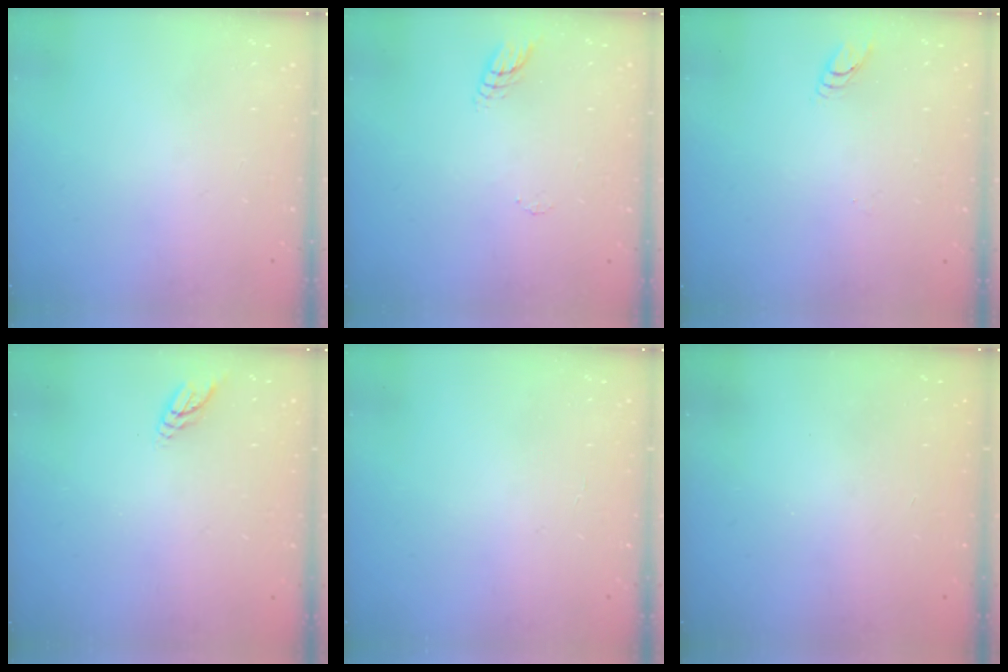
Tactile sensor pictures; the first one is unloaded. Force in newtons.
{"total": 5.5, "press": 5.5, "slide": 0.5}
{"total": 2.8, "press": 2.8, "slide": 0.2}
{"total": 3.8, "press": 3.8, "slide": 0.4}
{"total": 2.2, "press": 2.2, "slide": 0.2}
{"total": 0.0}